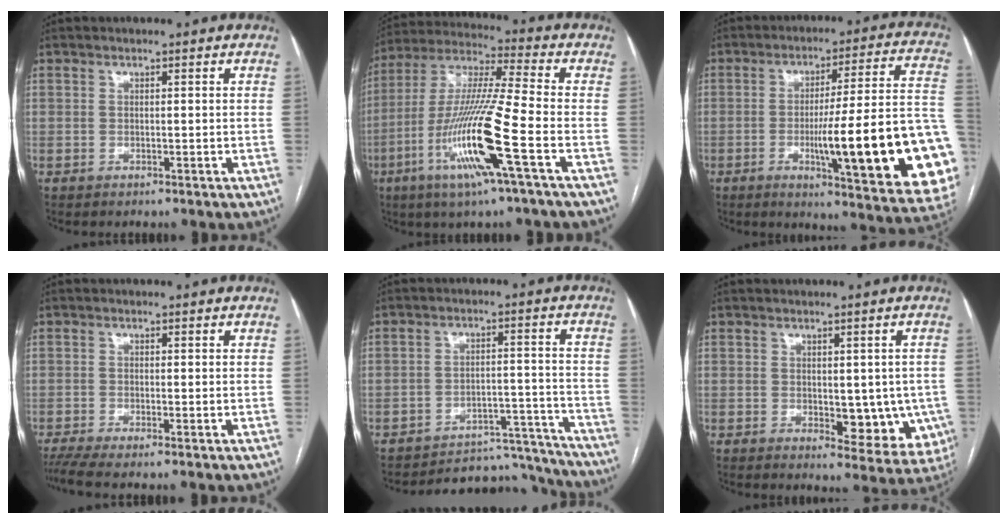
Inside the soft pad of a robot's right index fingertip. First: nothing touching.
{"total": 16.7, "force": [-6.1, -0.5, 15.6], "torque": [-0.318, -0.017, -0.121]}
{"total": 25.0, "force": [-5.6, 2.0, 24.3], "torque": [-0.233, 0.002, -0.072]}
{"total": 3.7, "force": [-2.5, 0.3, 2.8], "torque": [-0.058, -0.006, -0.051]}
{"total": 14.3, "force": [-14.0, 2.8, 0.0], "torque": [0.021, 0.045, -0.183]}
{"total": 9.0, "force": [-1.0, 4.5, 7.7], "torque": [-0.073, -0.009, -0.001]}